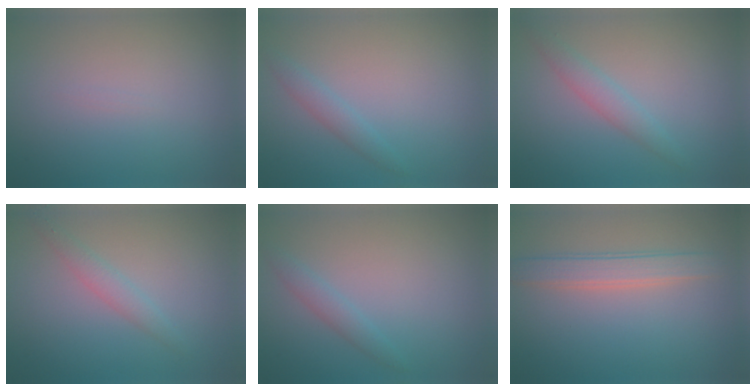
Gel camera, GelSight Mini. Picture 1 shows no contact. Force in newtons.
{"total": 1.5, "press": 1.5, "slide": 0.1}
{"total": 2.0, "press": 2.0, "slide": 0.0}
{"total": 1.6, "press": 1.6, "slide": 0.1}
{"total": 1.5, "press": 1.5, "slide": 0.1}
{"total": 2.8, "press": 2.8, "slide": 0.3}